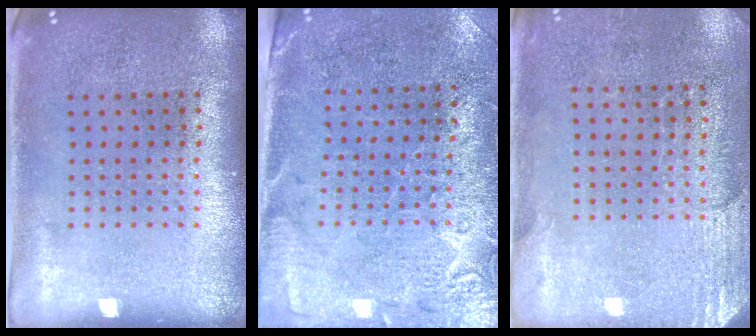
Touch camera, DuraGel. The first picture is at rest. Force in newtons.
{"total": 2.9, "press": 2.6, "slide": 1.2}
{"total": 2.8, "press": 2.5, "slide": 1.3}